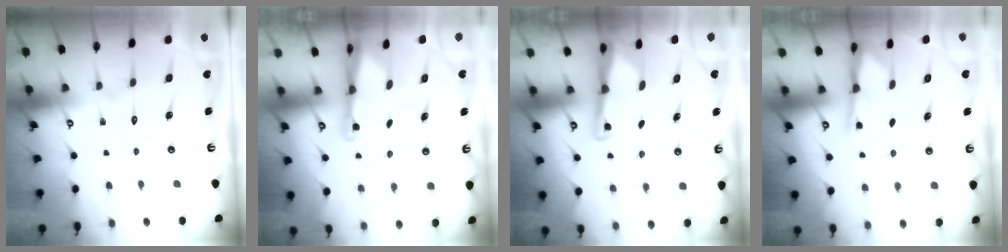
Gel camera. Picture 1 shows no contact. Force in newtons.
{"total": 2.0, "press": 2.0, "slide": 0.3}
{"total": 3.0, "press": 3.0, "slide": 0.3}
{"total": 2.6, "press": 2.6, "slide": 0.4}